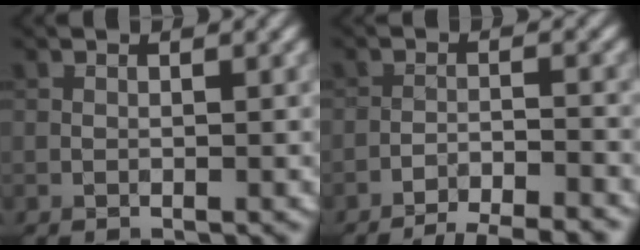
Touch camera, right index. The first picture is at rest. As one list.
[{"total": 7.2, "force": [-6.7, 1.3, 2.2], "torque": [-0.024, 0.009, -0.095]}]